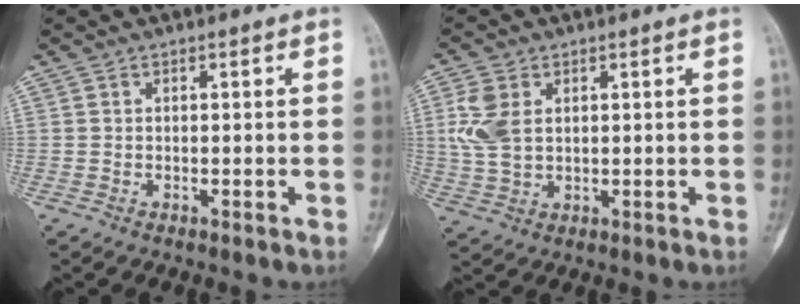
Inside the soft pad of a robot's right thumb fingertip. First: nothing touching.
{"total": 7.1, "force": [1.5, 4.8, 5.1], "torque": [-0.110, 0.002, 0.035]}